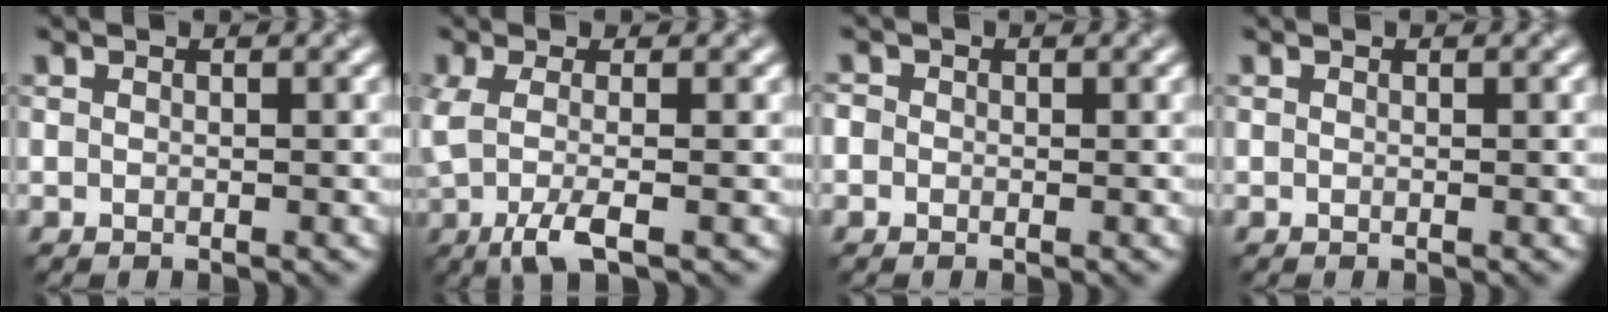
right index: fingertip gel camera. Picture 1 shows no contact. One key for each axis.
{"total": 3.4, "fx": -0.8, "fy": 0.9, "fz": 3.1, "tx": -0.081, "ty": -0.005, "tz": -0.018}
{"total": 0.7, "fx": -0.3, "fy": 0.6, "fz": -0.2, "tx": 0.000, "ty": 0.000, "tz": -0.003}
{"total": 0.0}